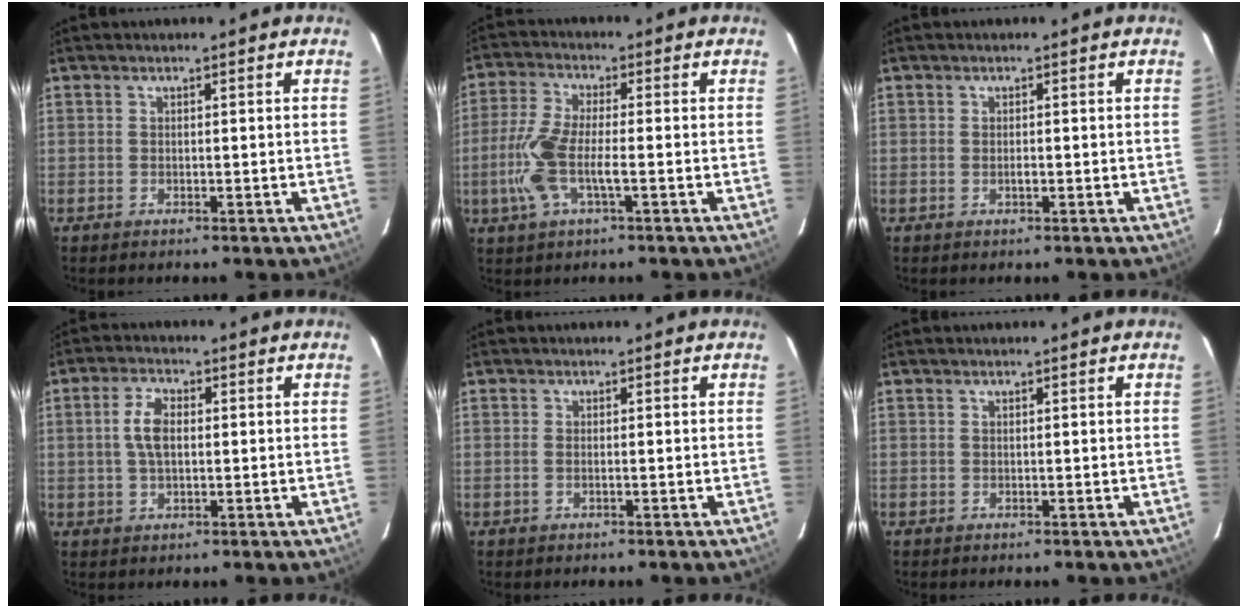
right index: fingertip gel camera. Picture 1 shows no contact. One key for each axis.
{"total": 9.6, "fx": -2.3, "fy": 2.4, "fz": 9.0, "tx": -0.198, "ty": -0.001, "tz": -0.046}
{"total": 0.7, "fx": -0.4, "fy": 0.3, "fz": 0.5, "tx": -0.011, "ty": 0.001, "tz": -0.005}
{"total": 5.0, "fx": 0.4, "fy": 2.6, "fz": 4.2, "tx": -0.085, "ty": 0.009, "tz": 0.010}
{"total": 0.8, "fx": -0.2, "fy": 0.0, "fz": 0.7, "tx": -0.013, "ty": 0.002, "tz": -0.006}
{"total": 0.0}